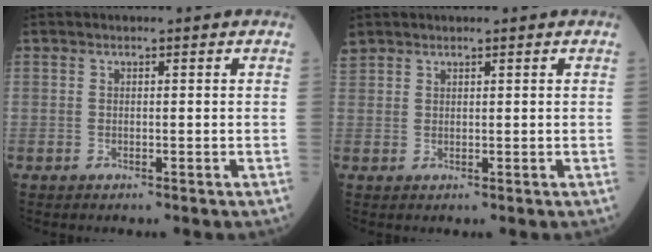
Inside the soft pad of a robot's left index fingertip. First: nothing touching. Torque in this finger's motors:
{"motor_torque": [0.11, -0.15, 0.03, 0.01]}